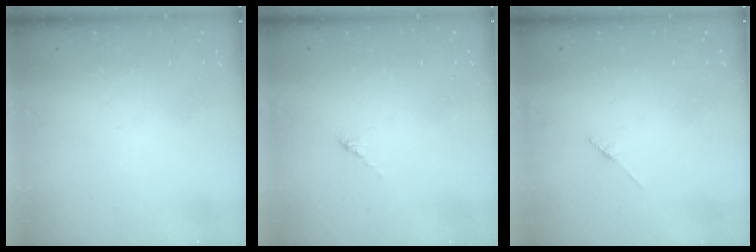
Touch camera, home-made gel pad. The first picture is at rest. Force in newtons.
{"total": 2.7, "press": 2.7, "slide": 0.7}
{"total": 1.7, "press": 1.6, "slide": 0.2}